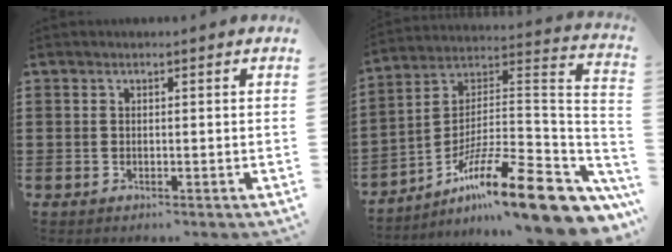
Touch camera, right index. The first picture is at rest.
{"total": 17.5, "force": [-11.1, 2.9, 13.2], "torque": [-0.222, 0.024, -0.193]}